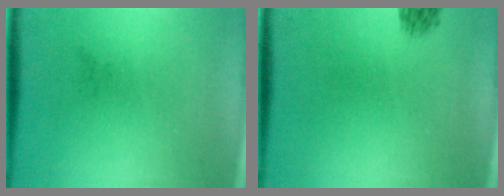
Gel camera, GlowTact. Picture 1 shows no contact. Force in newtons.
{"total": 1.3}